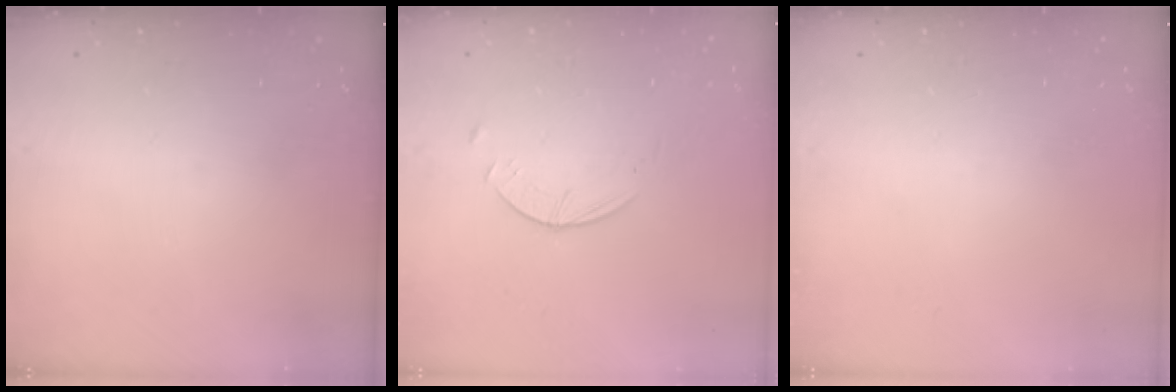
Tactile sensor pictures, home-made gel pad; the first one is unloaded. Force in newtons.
{"total": 2.6, "press": 2.5, "slide": 0.3}
{"total": 0.0}